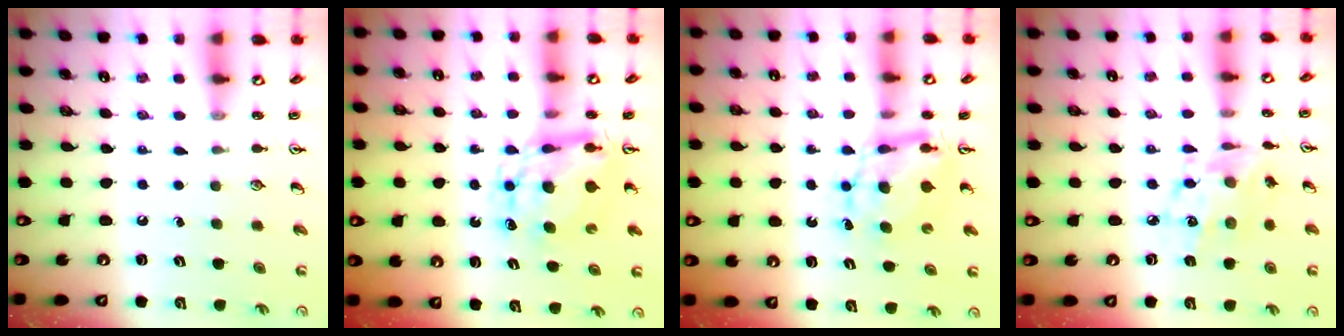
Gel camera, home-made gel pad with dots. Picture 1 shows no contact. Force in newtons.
{"total": 8.3, "press": 8.3, "slide": 0.7}
{"total": 5.8, "press": 5.8, "slide": 0.4}
{"total": 10.4, "press": 10.3, "slide": 0.7}